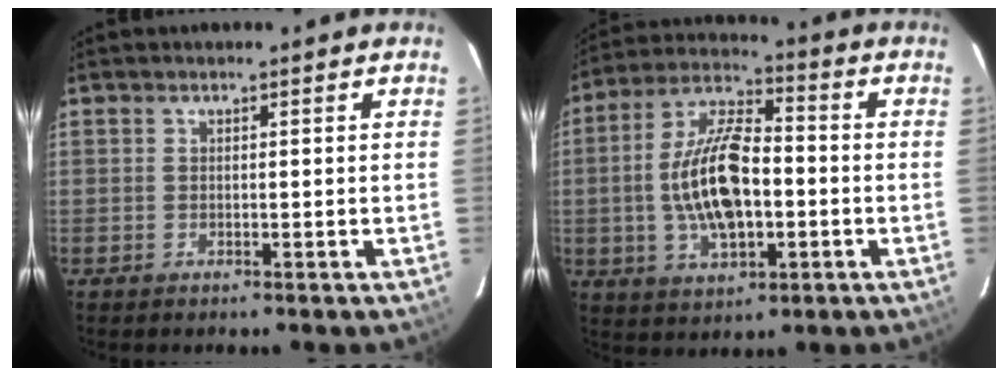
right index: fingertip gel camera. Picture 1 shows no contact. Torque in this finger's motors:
{"motor_torque": [2.14, 0.00, 0.50, 0.21]}